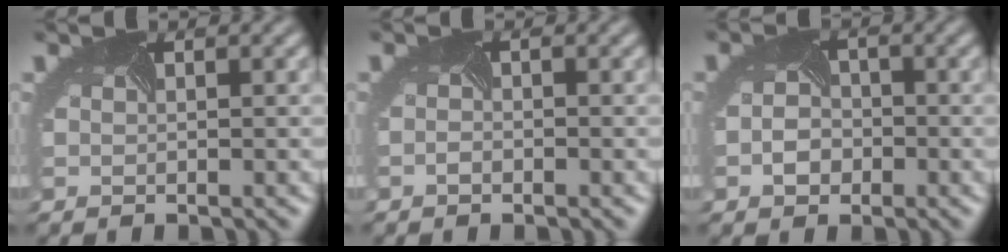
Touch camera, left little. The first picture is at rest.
{"total": 0.7, "force": [-0.7, 0.1, 0.2], "torque": [-0.005, -0.002, -0.009]}
{"total": 2.0, "force": [-1.0, 1.5, 0.9], "torque": [-0.018, -0.001, -0.020]}